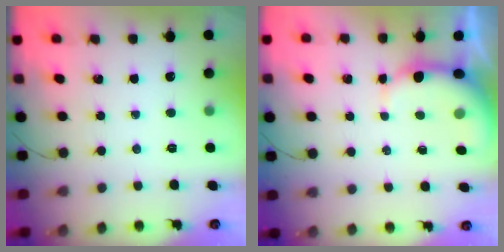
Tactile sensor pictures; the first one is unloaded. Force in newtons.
{"total": 4.1, "press": 4.0, "slide": 0.7}